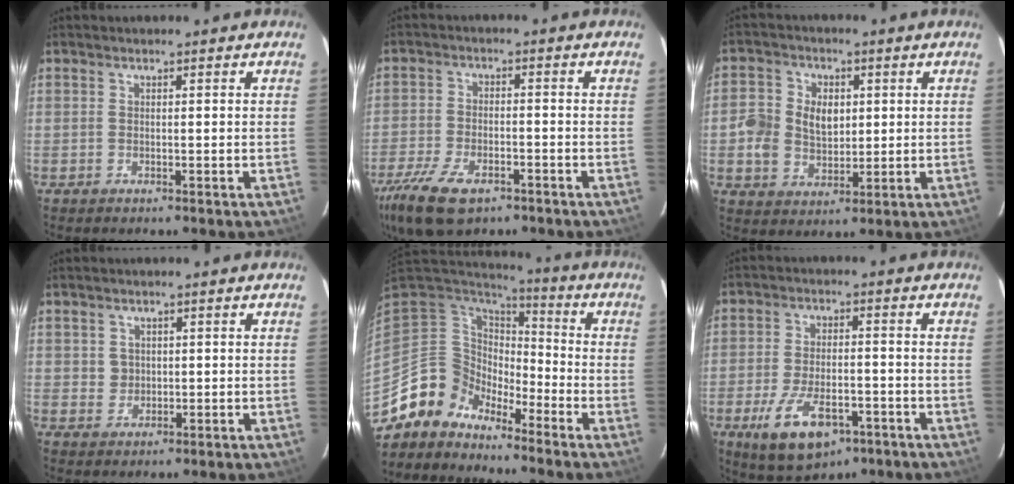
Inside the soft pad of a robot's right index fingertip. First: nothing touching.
{"total": 13.7, "force": [-8.8, 6.4, 8.4], "torque": [-0.207, -0.033, -0.160]}
{"total": 8.2, "force": [0.5, 6.8, 4.5], "torque": [-0.100, 0.016, 0.008]}
{"total": 2.2, "force": [0.4, 2.2, 0.2], "torque": [0.003, 0.007, 0.007]}
{"total": 9.2, "force": [-7.9, 4.7, -0.9], "torque": [0.003, 0.043, -0.165]}
{"total": 12.8, "force": [-6.6, 6.0, 9.2], "torque": [-0.194, -0.021, -0.104]}